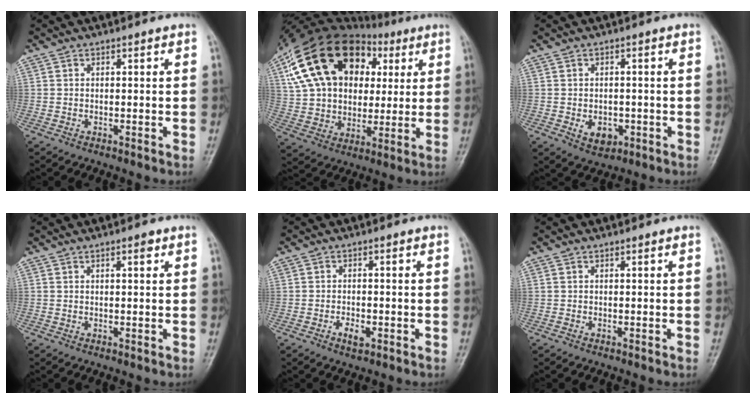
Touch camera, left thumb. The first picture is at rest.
{"total": 25.5, "force": [8.4, 18.2, 15.8], "torque": [-0.284, 0.033, 0.154]}
{"total": 4.7, "force": [-1.3, 3.5, 2.8], "torque": [-0.028, 0.003, -0.010]}
{"total": 1.6, "force": [0.8, 0.6, 1.2], "torque": [-0.014, 0.000, 0.009]}
{"total": 2.7, "force": [-1.2, 1.5, 1.9], "torque": [-0.029, 0.003, -0.019]}
{"total": 0.0}